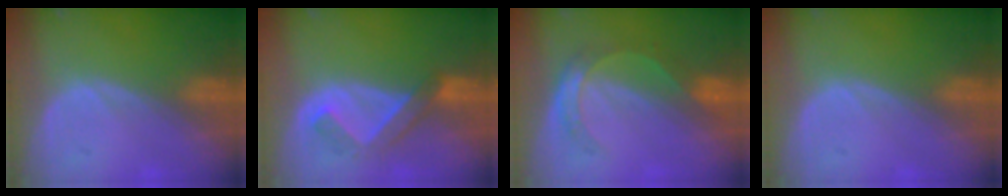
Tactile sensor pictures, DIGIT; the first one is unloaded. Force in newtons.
{"total": 5.1, "press": 4.8, "slide": 1.6}
{"total": 5.5, "press": 4.8, "slide": 2.6}
{"total": 0.0}